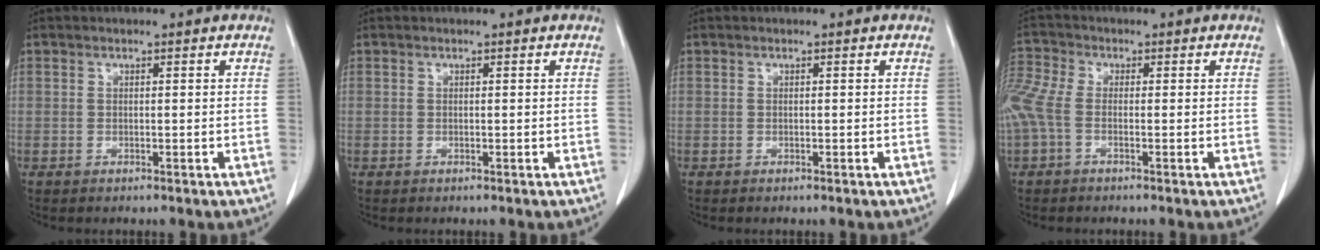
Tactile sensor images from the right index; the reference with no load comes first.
{"total": 0.0}
{"total": 0.0}
{"total": 7.8, "force": [-1.3, 4.1, 6.5], "torque": [-0.191, 0.026, -0.027]}